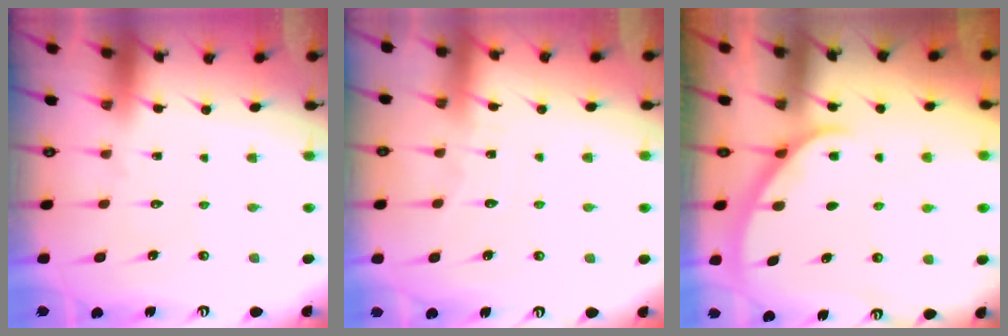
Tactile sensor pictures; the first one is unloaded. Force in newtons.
{"total": 2.9, "press": 2.9, "slide": 0.4}
{"total": 2.4, "press": 2.3, "slide": 0.3}